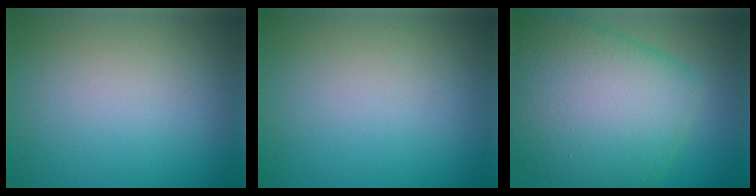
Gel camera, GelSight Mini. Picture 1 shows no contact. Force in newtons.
{"total": 0.0}
{"total": 10.3, "press": 10.3, "slide": 0.2}